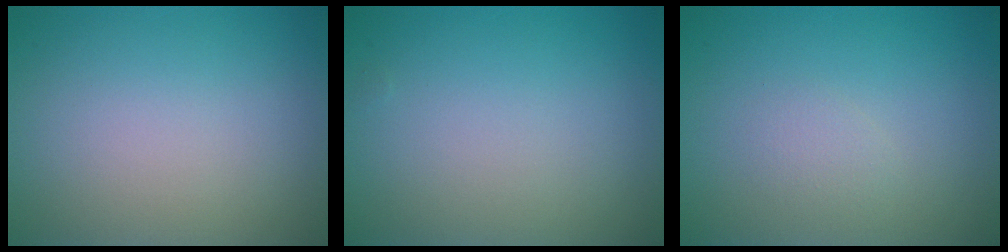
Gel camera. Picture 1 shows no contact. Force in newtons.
{"total": 0.0}
{"total": 1.0, "press": 1.0, "slide": 0.0}